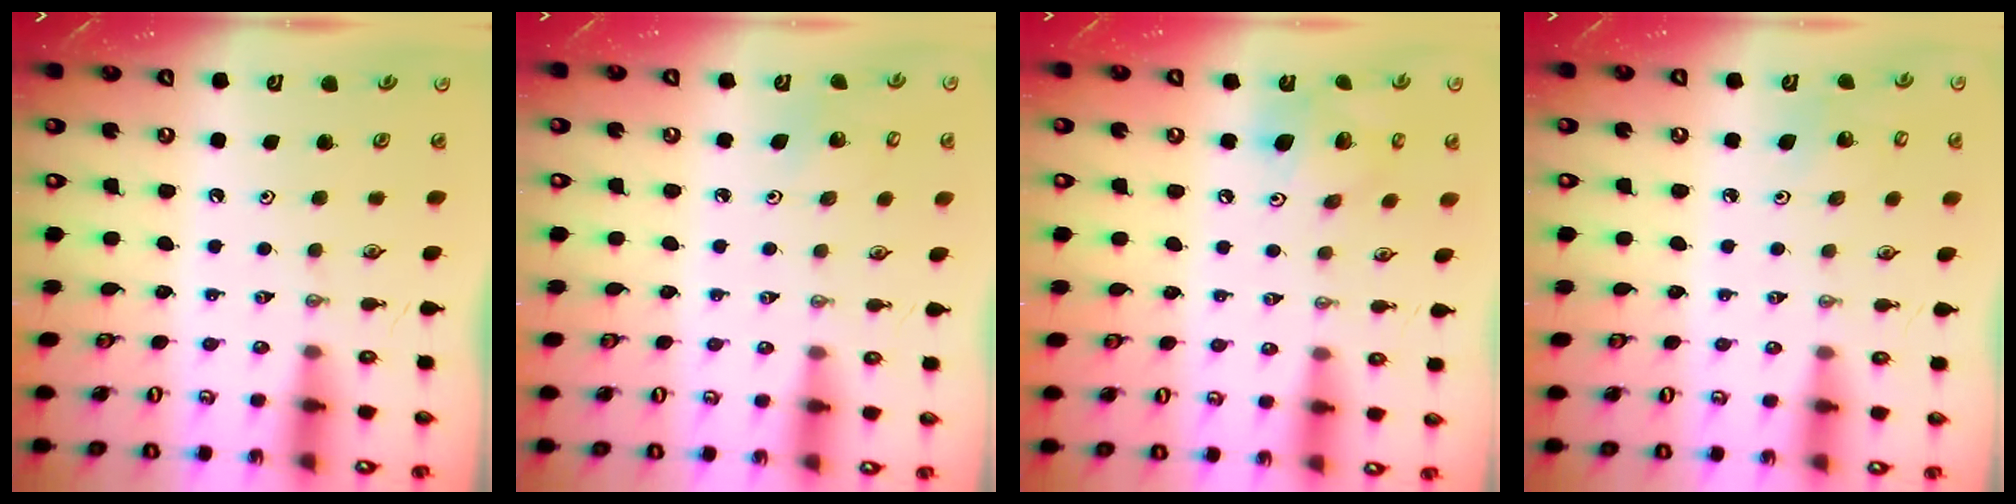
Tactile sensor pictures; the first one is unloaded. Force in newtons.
{"total": 3.1, "press": 3.1, "slide": 0.2}
{"total": 12.6, "press": 12.5, "slide": 2.2}
{"total": 5.3, "press": 4.9, "slide": 1.8}